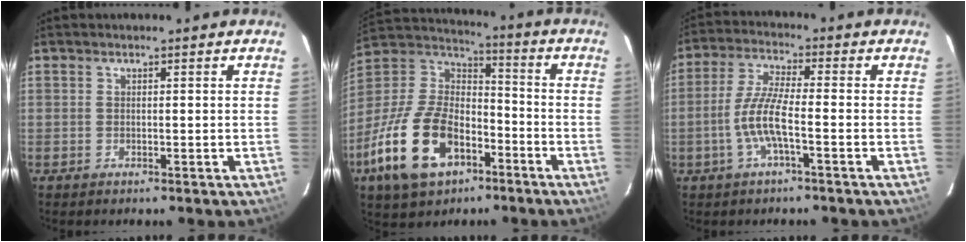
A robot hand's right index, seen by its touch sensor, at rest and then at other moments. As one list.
[{"total": 22.0, "force": [-10.7, 12.8, 14.4], "torque": [-0.322, -0.002, -0.183]}, {"total": 7.6, "force": [-2.5, 1.0, 7.1], "torque": [-0.154, 0.003, -0.050]}]